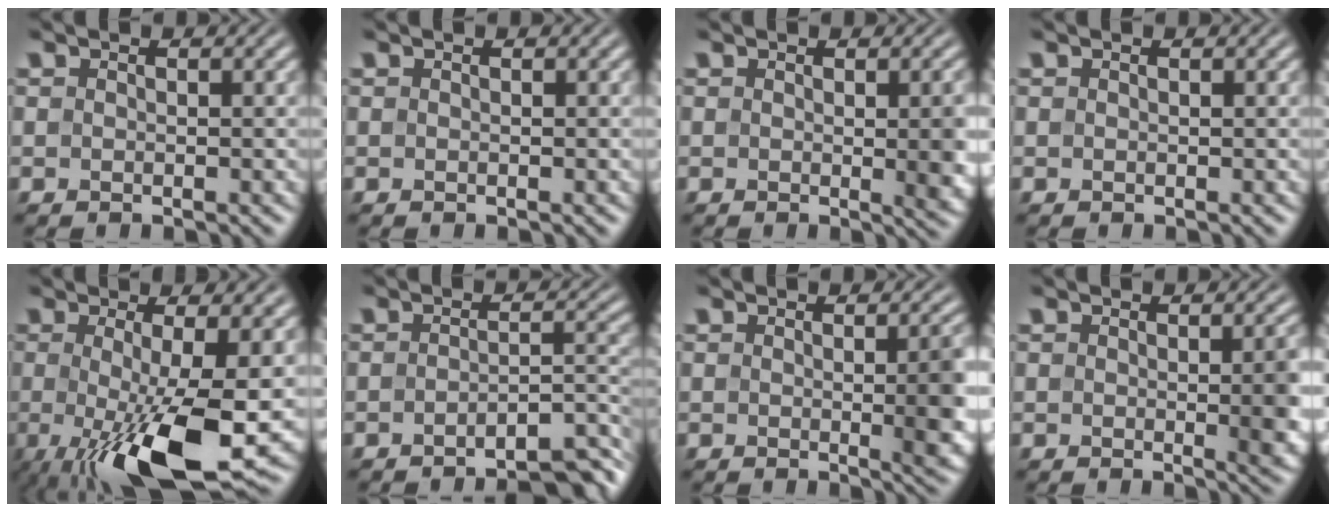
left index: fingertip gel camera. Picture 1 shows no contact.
{"total": 0.0}
{"total": 3.2, "force": [-0.1, 0.7, 3.1], "torque": [-0.034, -0.003, 0.000]}
{"total": 0.0}
{"total": 10.6, "force": [-2.2, 2.5, 10.1], "torque": [-0.164, -0.026, -0.025]}
{"total": 5.1, "force": [-4.0, 0.9, 3.1], "torque": [-0.031, 0.014, -0.058]}
{"total": 4.8, "force": [-0.2, 1.2, 4.6], "torque": [-0.049, -0.004, 0.001]}
{"total": 3.8, "force": [-0.1, 0.9, 3.7], "torque": [-0.039, -0.002, 0.000]}